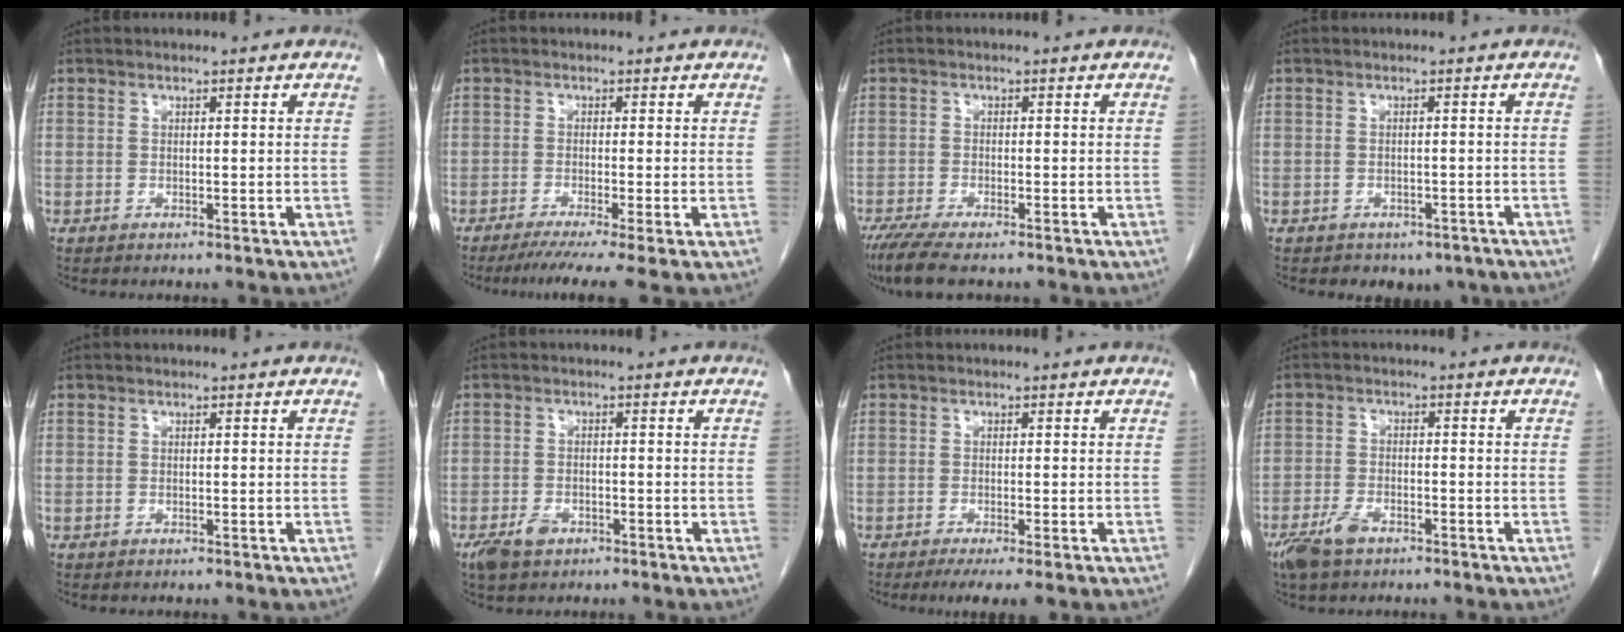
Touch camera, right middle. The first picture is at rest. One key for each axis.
{"total": 6.0, "fx": -4.3, "fy": -0.7, "fz": 4.0, "tx": -0.056, "ty": -0.018, "tz": -0.071}
{"total": 6.8, "fx": -5.2, "fy": 1.2, "fz": 4.2, "tx": -0.073, "ty": -0.017, "tz": -0.089}
{"total": 4.8, "fx": -3.7, "fy": 2.9, "fz": 0.9, "tx": 0.001, "ty": 0.008, "tz": -0.043}
{"total": 0.0}
{"total": 3.8, "fx": -2.3, "fy": 2.2, "fz": 2.1, "tx": -0.044, "ty": -0.002, "tz": -0.033}
{"total": 4.1, "fx": -2.6, "fy": 0.3, "fz": 3.1, "tx": -0.042, "ty": -0.013, "tz": -0.040}
{"total": 5.1, "fx": -3.5, "fy": 2.0, "fz": 3.1, "tx": -0.070, "ty": -0.004, "tz": -0.061}